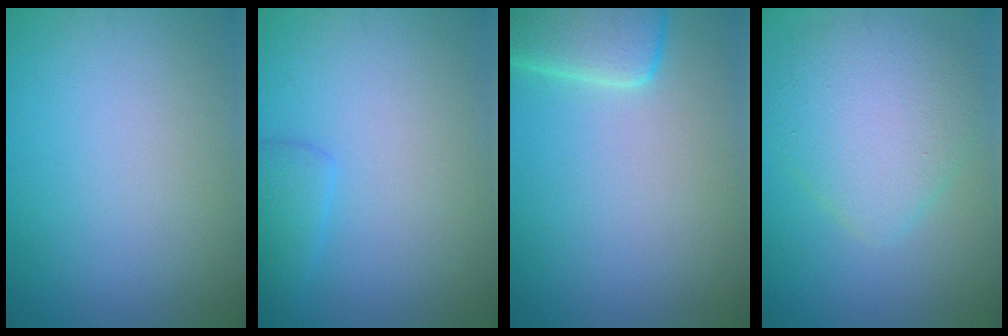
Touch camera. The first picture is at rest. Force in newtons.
{"total": 1.8, "press": 1.8, "slide": 0.2}
{"total": 4.8, "press": 4.7, "slide": 0.5}
{"total": 5.7, "press": 5.7, "slide": 0.2}